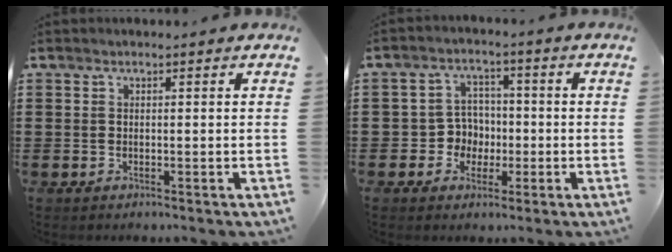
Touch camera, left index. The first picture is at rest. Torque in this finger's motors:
{"motor_torque": [0.41, 0.30, 0.07, 0.01]}